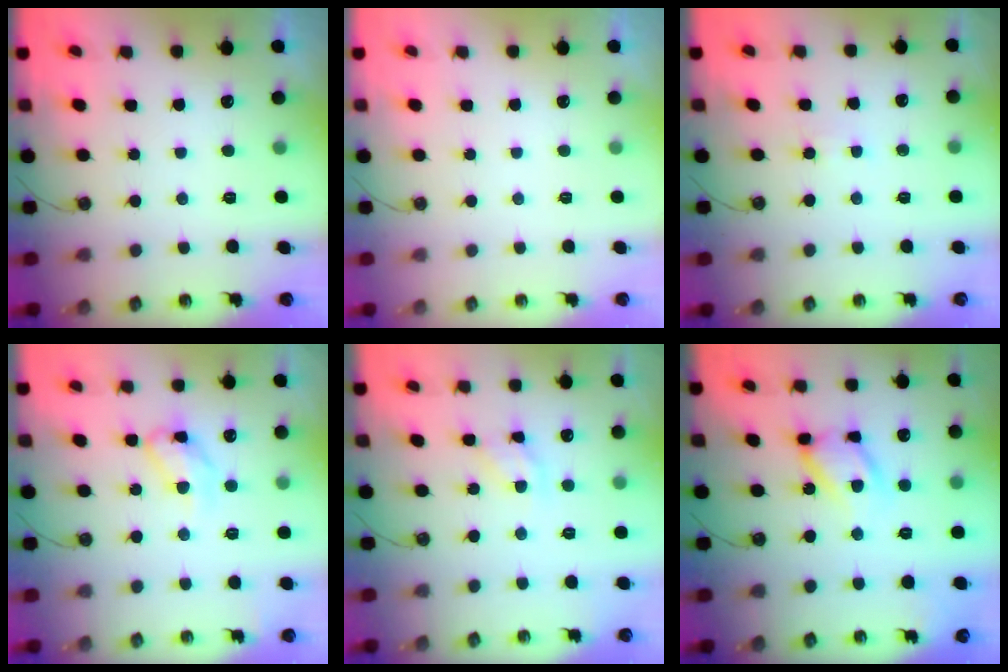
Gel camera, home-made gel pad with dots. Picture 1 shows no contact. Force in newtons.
{"total": 0.0}
{"total": 3.4, "press": 3.4, "slide": 0.3}
{"total": 12.7, "press": 12.7, "slide": 1.1}
{"total": 9.4, "press": 9.3, "slide": 0.7}
{"total": 14.2, "press": 14.1, "slide": 1.2}